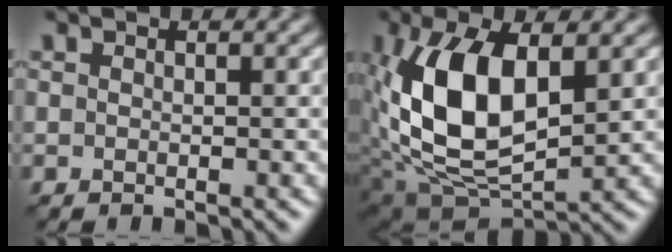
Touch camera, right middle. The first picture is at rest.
{"total": 11.3, "force": [1.4, 5.9, 9.5], "torque": [-0.192, 0.003, 0.022]}